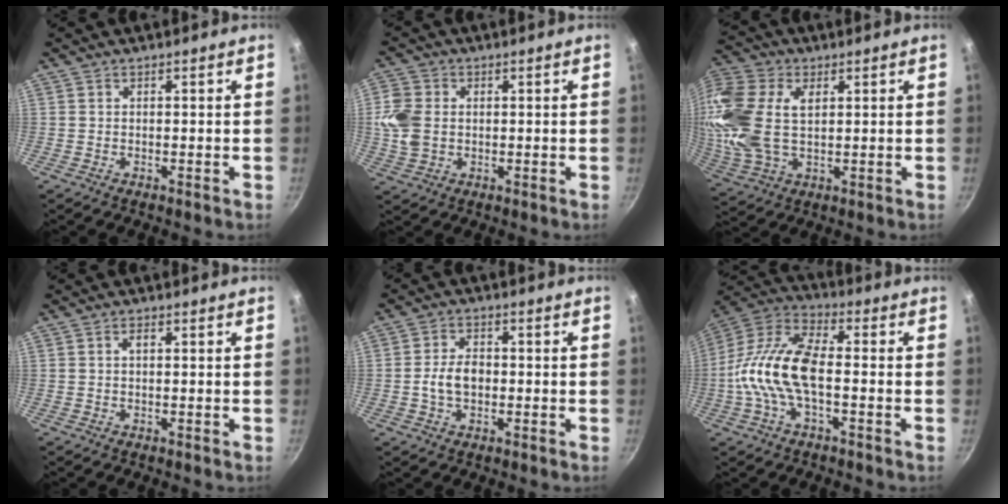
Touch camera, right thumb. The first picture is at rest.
{"total": 7.7, "force": [0.5, 5.9, 4.9], "torque": [-0.095, 0.003, 0.009]}
{"total": 18.9, "force": [3.4, 11.8, 14.3], "torque": [-0.316, 0.000, 0.063]}
{"total": 1.4, "force": [0.3, 0.6, 1.2], "torque": [-0.025, 0.004, 0.004]}
{"total": 5.7, "force": [-0.8, 3.8, 4.2], "torque": [-0.066, 0.016, -0.017]}
{"total": 15.2, "force": [-2.2, 7.0, 13.4], "torque": [-0.259, 0.039, -0.060]}